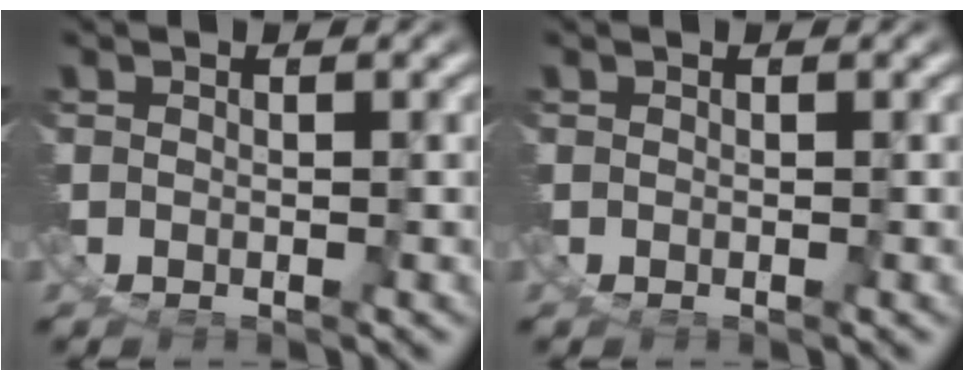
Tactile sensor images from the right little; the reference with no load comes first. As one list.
[{"total": 0.0}]